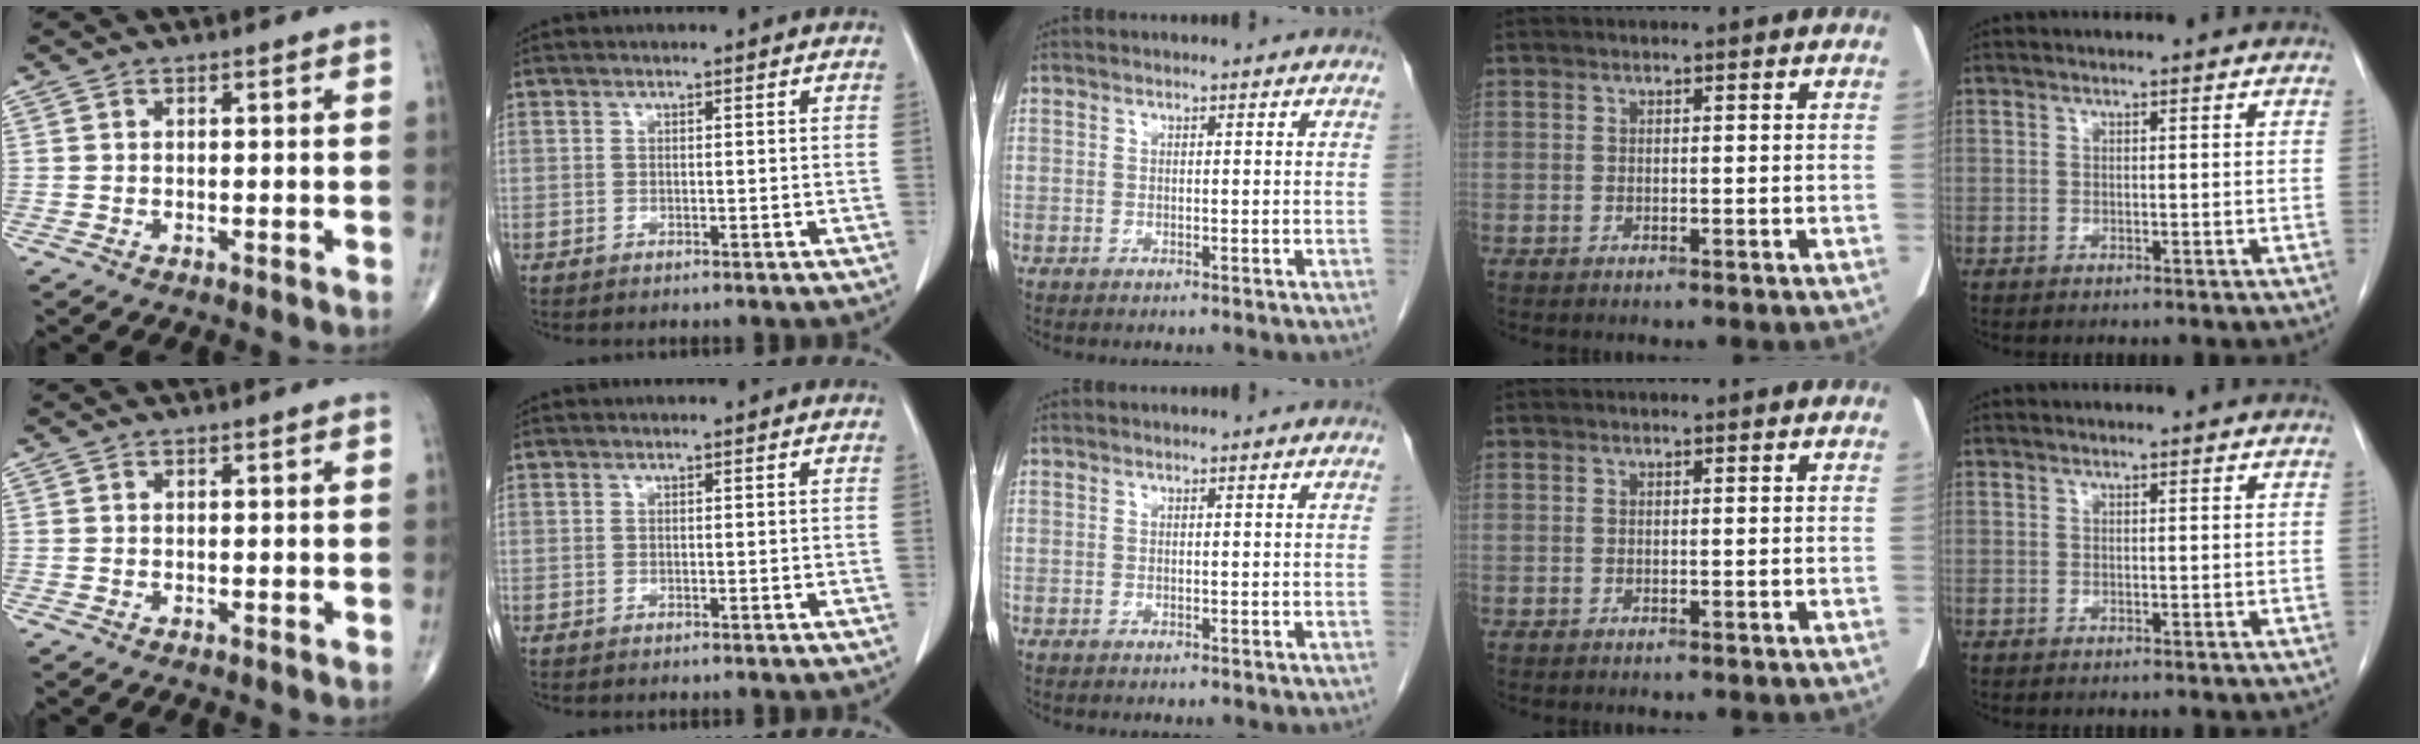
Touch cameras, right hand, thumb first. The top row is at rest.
{}